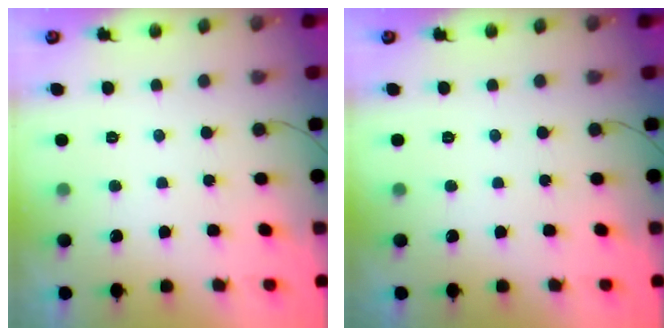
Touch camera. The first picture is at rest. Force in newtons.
{"total": 0.0}